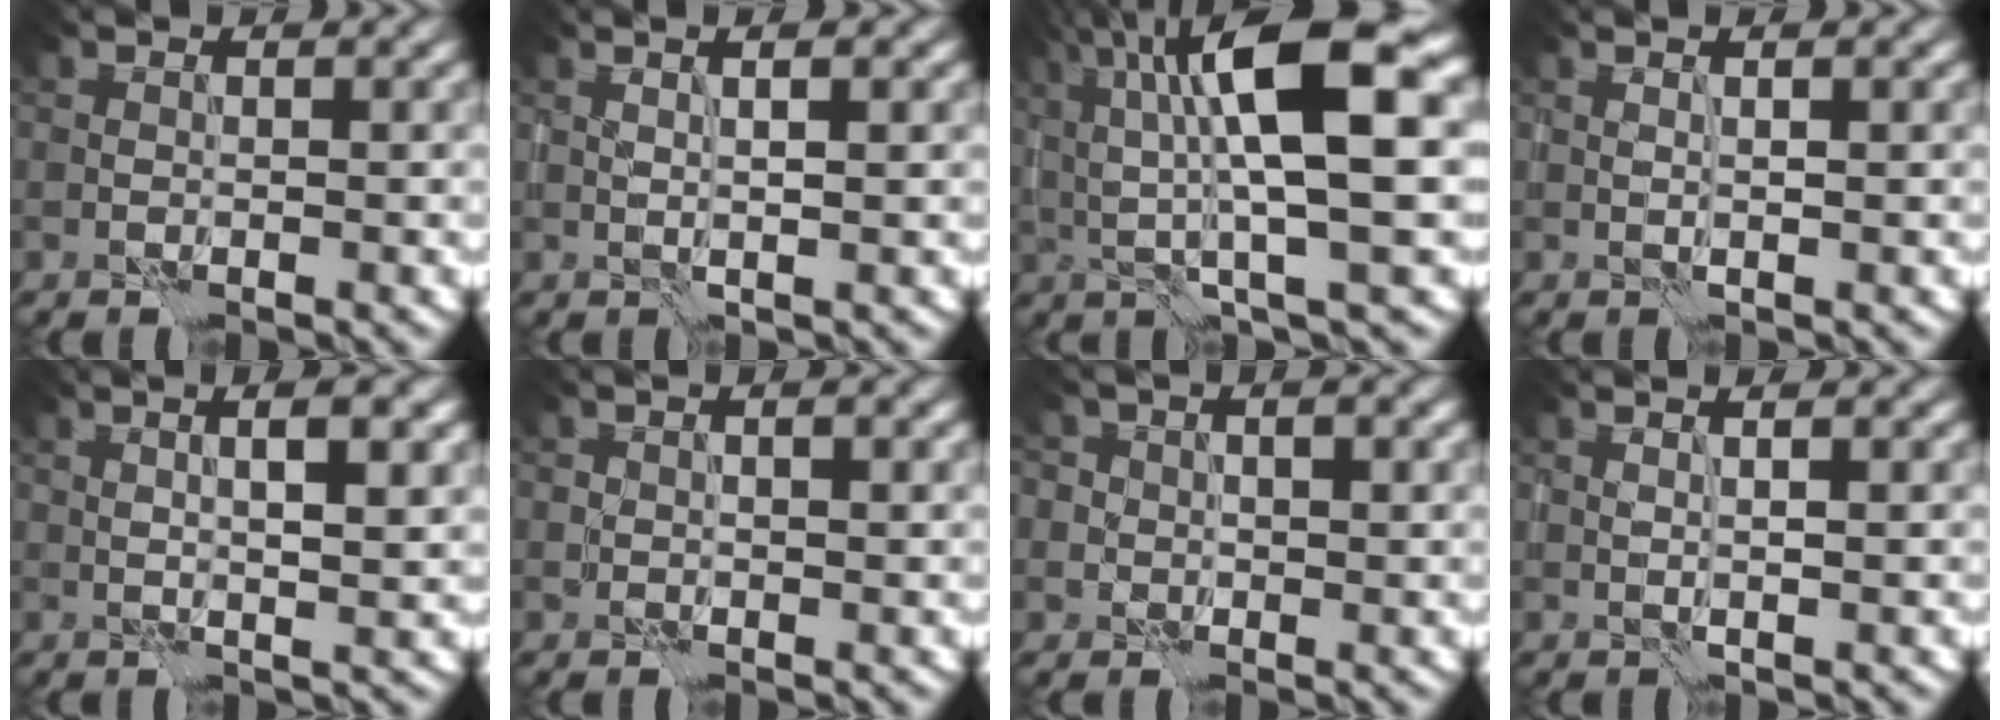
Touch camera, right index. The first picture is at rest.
{"total": 2.1, "force": [1.1, 0.3, 1.7], "torque": [-0.011, 0.001, 0.010]}
{"total": 11.5, "force": [3.4, 2.6, 10.7], "torque": [-0.180, 0.016, 0.058]}
{"total": 0.7, "force": [0.5, -0.2, 0.5], "torque": [-0.012, 0.001, 0.010]}
{"total": 4.1, "force": [1.4, 0.7, 3.8], "torque": [-0.048, 0.006, 0.017]}
{"total": 1.3, "force": [0.3, 0.7, 1.1], "torque": [-0.016, 0.000, 0.004]}
{"total": 3.1, "force": [0.8, 2.7, 1.4], "torque": [0.002, 0.006, -0.017]}
{"total": 1.3, "force": [0.7, -0.1, 1.1], "torque": [-0.015, -0.003, 0.014]}